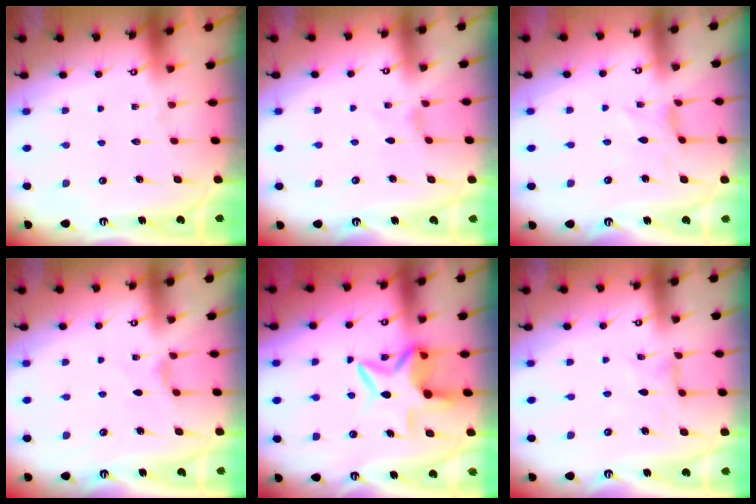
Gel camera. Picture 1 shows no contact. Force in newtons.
{"total": 0.0}
{"total": 0.0}
{"total": 1.8, "press": 1.7, "slide": 0.5}
{"total": 8.2, "press": 8.2, "slide": 1.0}
{"total": 0.9, "press": 0.9, "slide": 0.3}